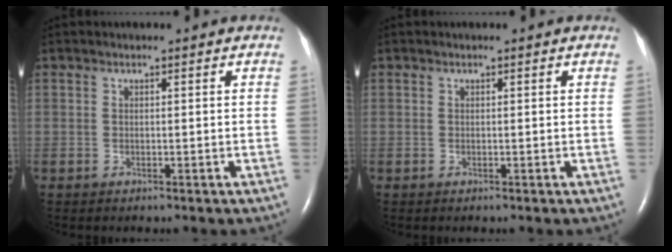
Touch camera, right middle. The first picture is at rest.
{"total": 0.0}